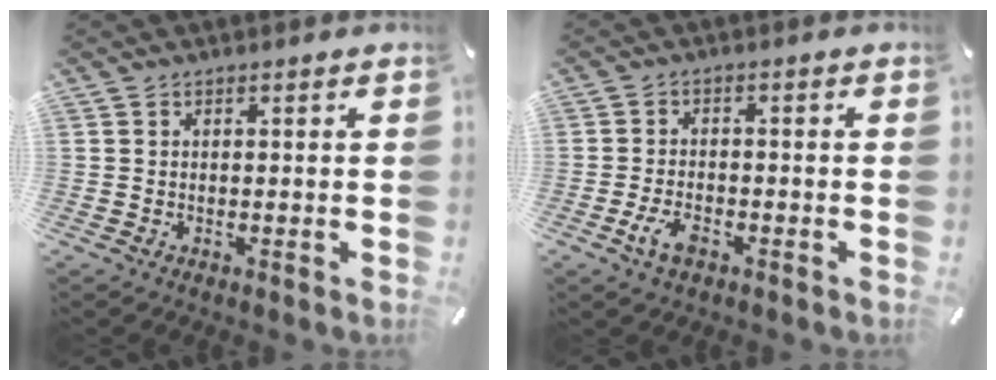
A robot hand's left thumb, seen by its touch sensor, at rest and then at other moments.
{"total": 4.6, "force": [-2.2, 2.5, 3.2], "torque": [-0.078, 0.002, -0.045]}